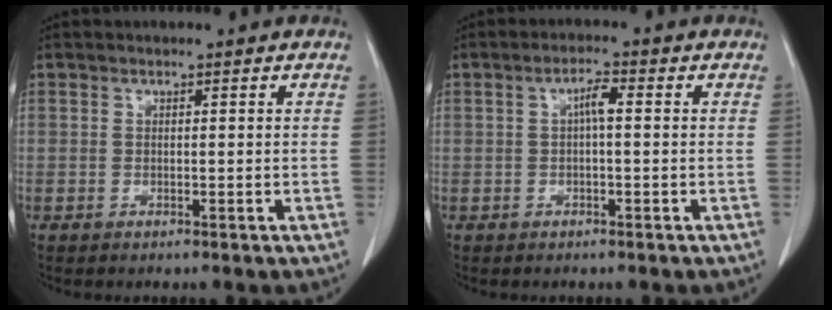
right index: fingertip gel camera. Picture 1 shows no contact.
{"total": 2.6, "force": [0.2, 0.5, 2.6], "torque": [-0.047, 0.006, 0.004]}